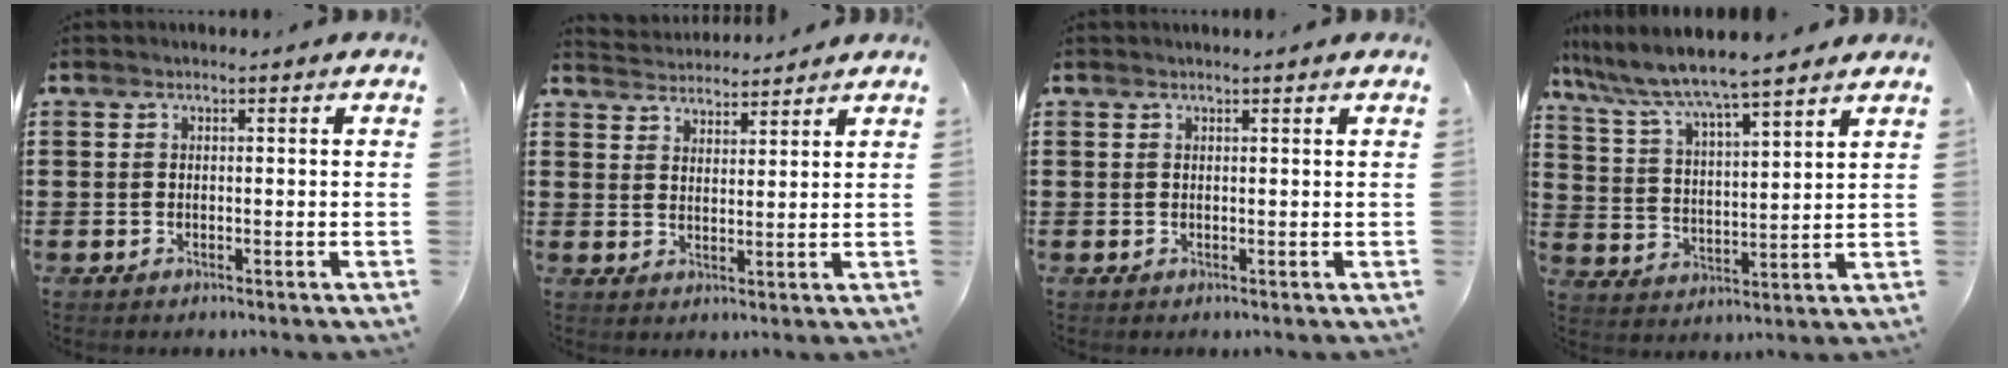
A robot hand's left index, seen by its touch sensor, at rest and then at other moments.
{"total": 3.3, "force": [3.3, 0.3, -0.4], "torque": [-0.004, -0.010, 0.062]}
{"total": 0.7, "force": [0.5, -0.1, 0.4], "torque": [-0.009, -0.001, 0.010]}
{"total": 6.8, "force": [6.2, 0.1, 2.9], "torque": [-0.083, -0.034, 0.103]}